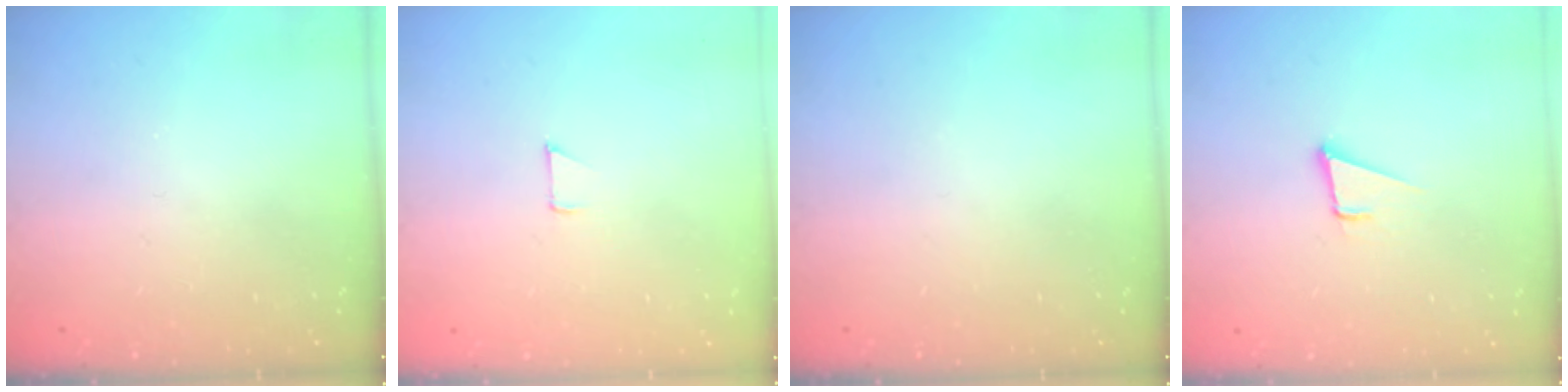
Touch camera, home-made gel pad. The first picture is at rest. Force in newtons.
{"total": 3.4, "press": 3.4, "slide": 0.3}
{"total": 0.0}
{"total": 3.4, "press": 2.4, "slide": 2.4}